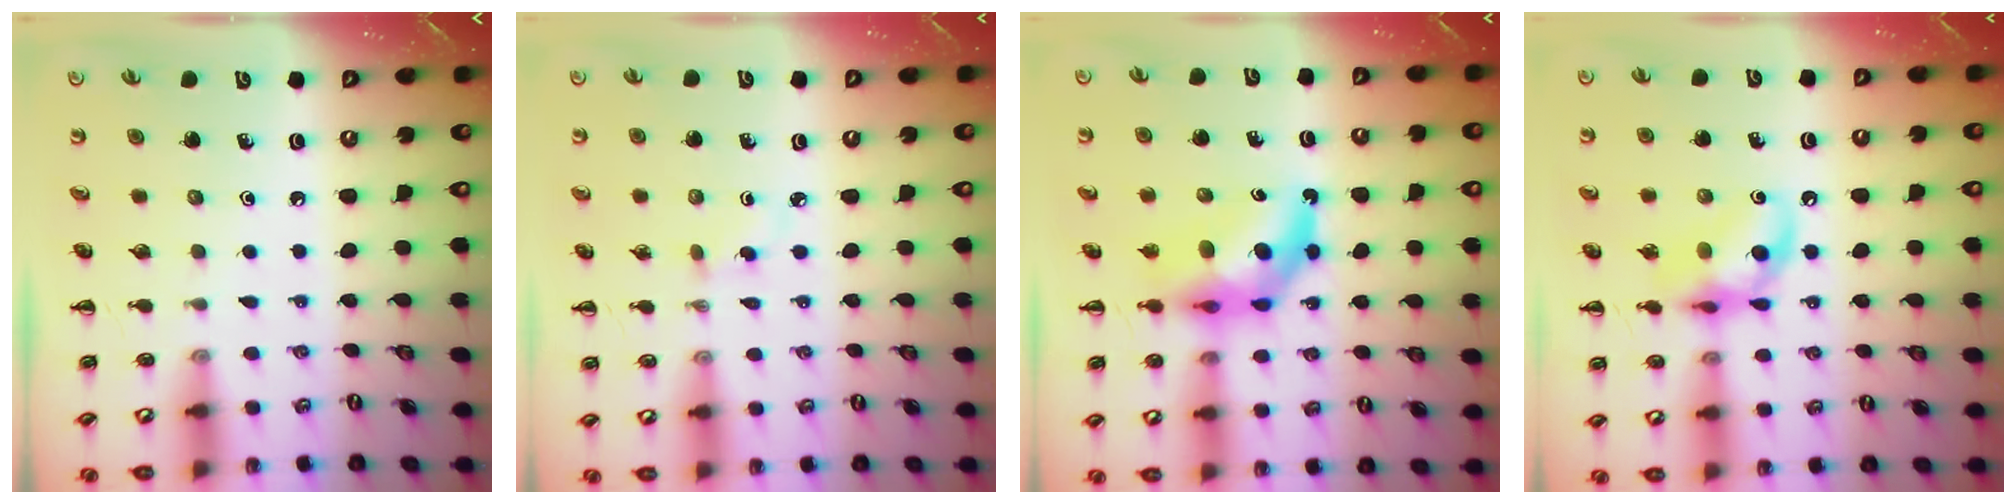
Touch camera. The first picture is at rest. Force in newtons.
{"total": 3.0, "press": 2.8, "slide": 1.1}
{"total": 9.2, "press": 8.6, "slide": 3.1}
{"total": 13.6, "press": 13.4, "slide": 2.7}